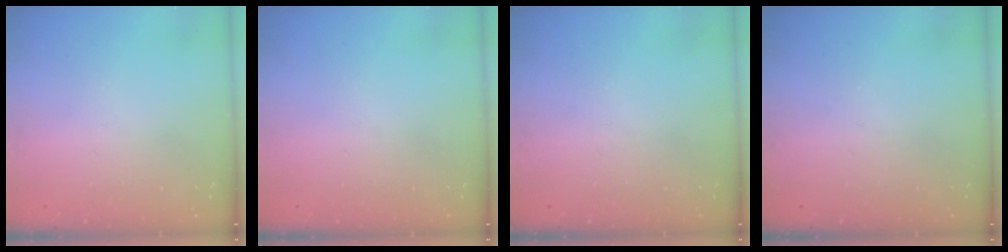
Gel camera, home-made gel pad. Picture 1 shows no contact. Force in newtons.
{"total": 0.0}
{"total": 0.0}
{"total": 0.0}